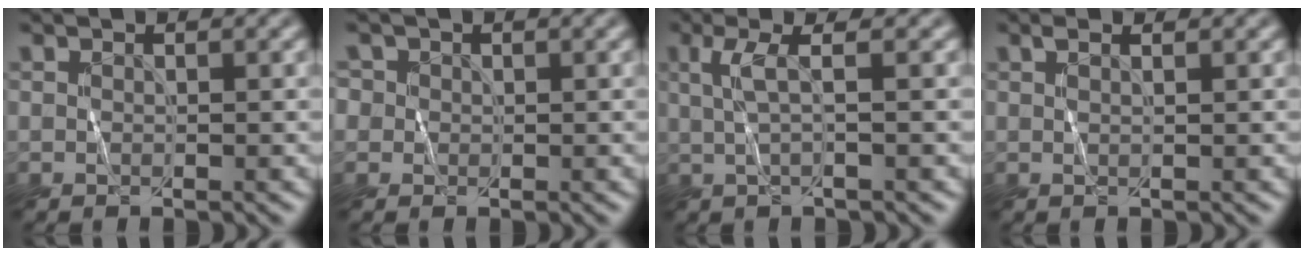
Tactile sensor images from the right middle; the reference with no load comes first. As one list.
[{"total": 2.4, "force": [0.9, 2.1, 0.7], "torque": [-0.010, 0.010, 0.006]}, {"total": 2.3, "force": [0.5, 0.0, 2.2], "torque": [-0.046, 0.003, 0.011]}, {"total": 0.9, "force": [0.5, 0.0, 0.8], "torque": [-0.018, 0.005, 0.012]}]